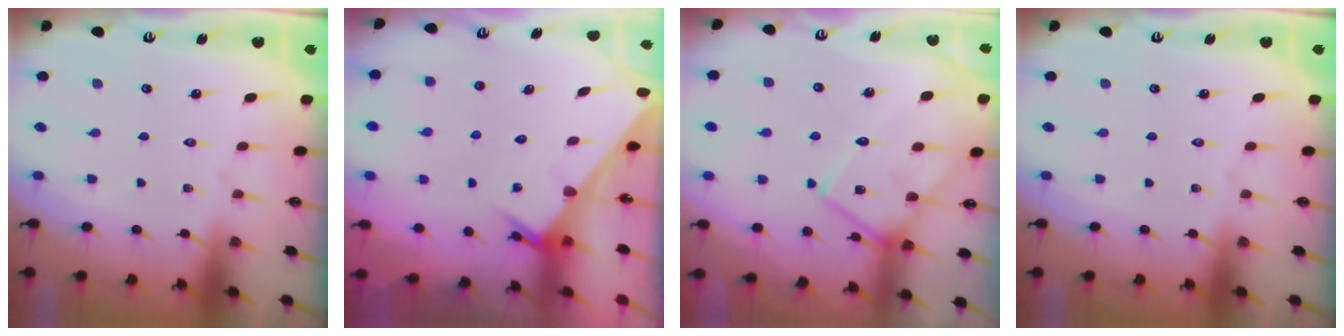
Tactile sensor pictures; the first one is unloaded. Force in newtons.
{"total": 2.5, "press": 2.5, "slide": 0.1}
{"total": 13.5, "press": 13.5, "slide": 0.8}
{"total": 0.0}